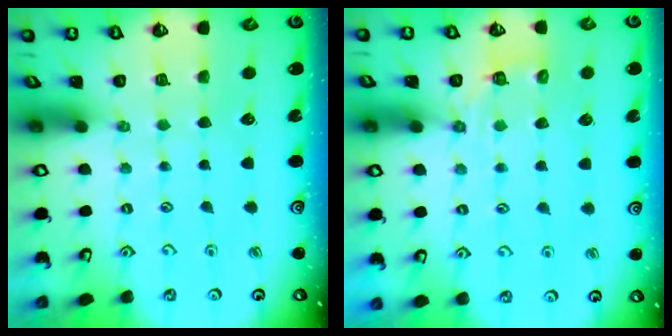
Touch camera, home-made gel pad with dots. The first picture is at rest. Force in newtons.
{"total": 3.6, "press": 3.1, "slide": 1.9}